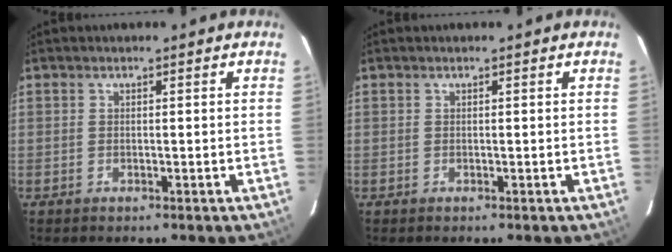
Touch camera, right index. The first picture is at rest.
{"total": 0.0}